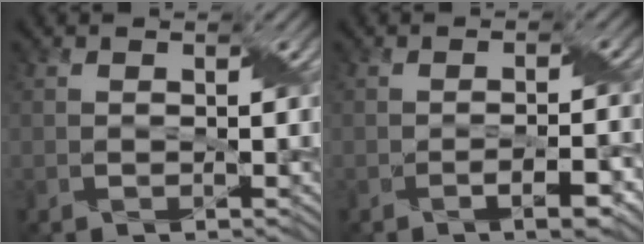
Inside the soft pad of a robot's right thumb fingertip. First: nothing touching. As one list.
[{"total": 3.4, "force": [-1.7, 0.7, 2.8], "torque": [-0.048, 0.002, -0.025]}]